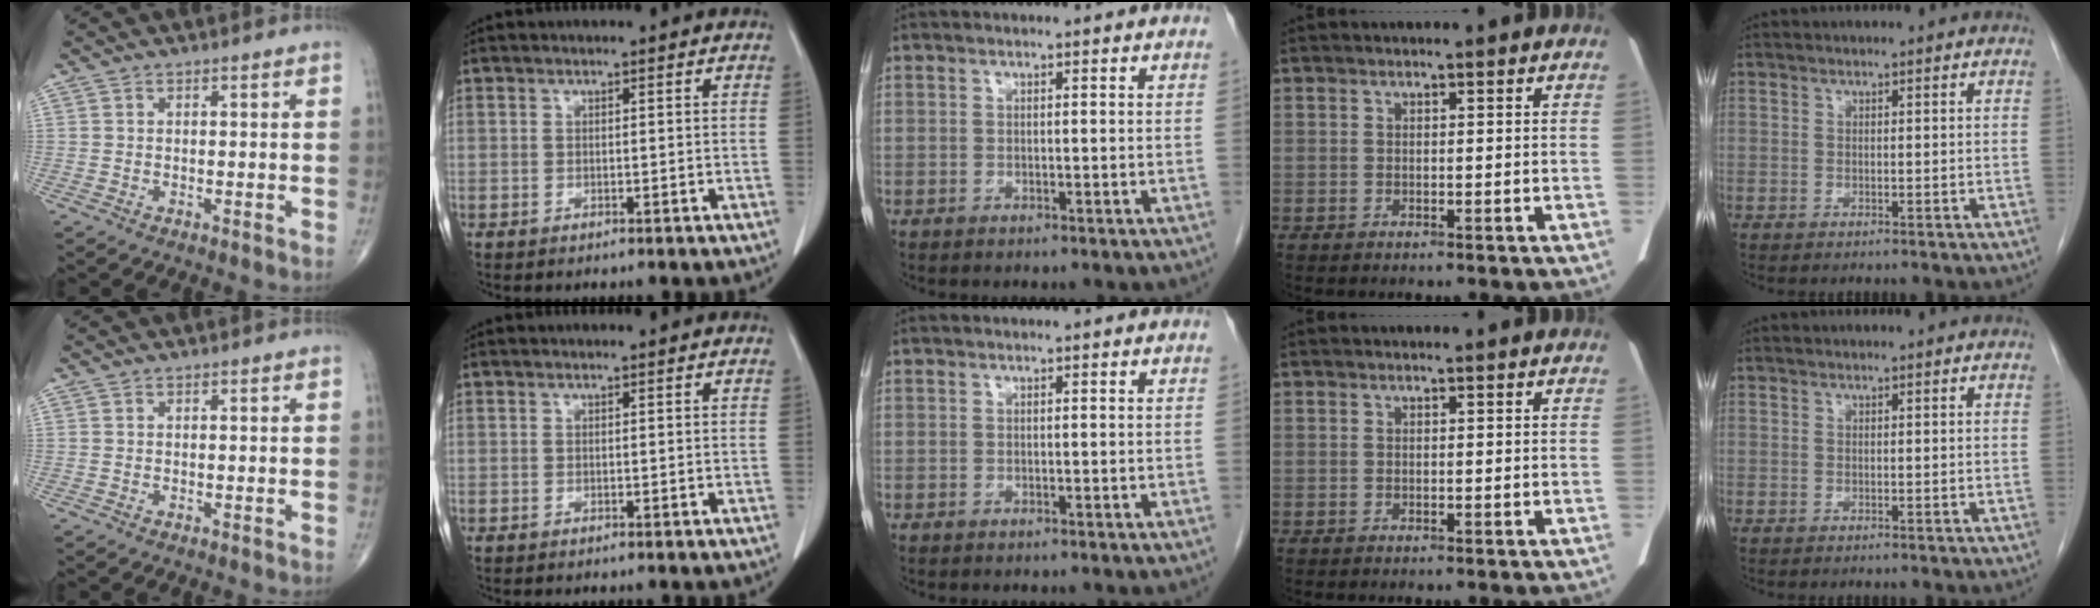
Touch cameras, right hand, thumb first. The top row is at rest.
{}